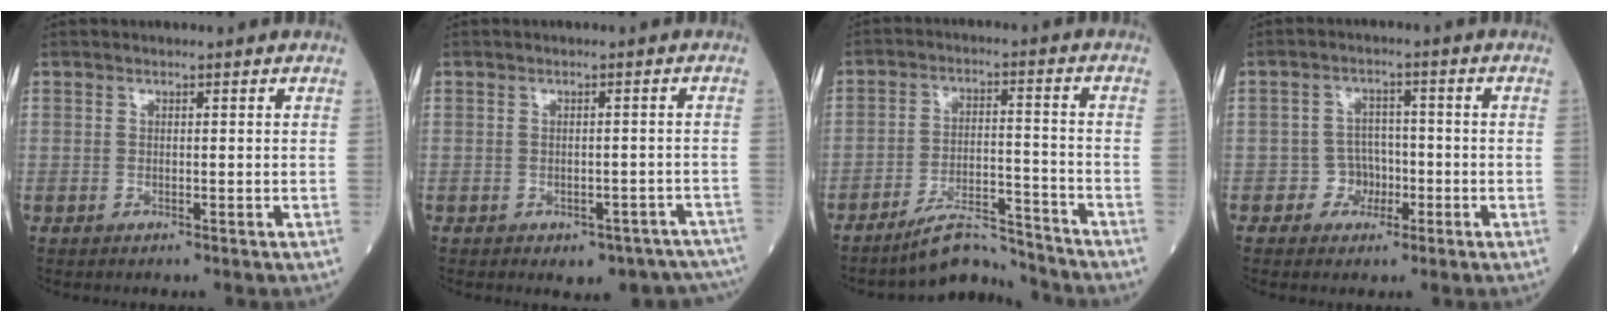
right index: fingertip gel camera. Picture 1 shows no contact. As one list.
[{"total": 8.8, "force": [-6.8, 4.8, 3.1], "torque": [-0.018, 0.006, -0.074]}, {"total": 7.1, "force": [-6.9, 0.7, 1.4], "torque": [-0.025, 0.008, -0.121]}, {"total": 3.7, "force": [-1.3, 3.4, 0.6], "torque": [0.005, 0.013, -0.024]}]